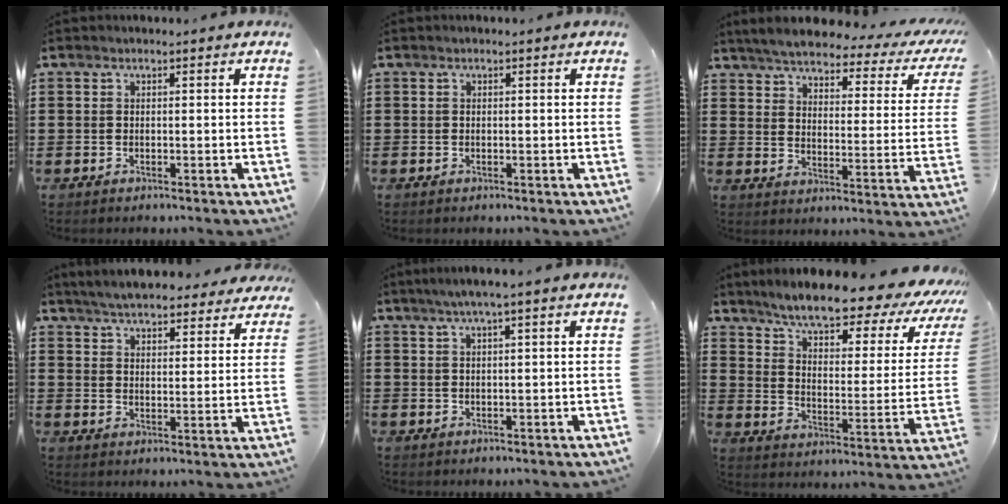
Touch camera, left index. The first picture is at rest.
{"total": 0.0}
{"total": 4.3, "force": [3.9, 0.3, 1.8], "torque": [-0.058, -0.025, 0.060]}
{"total": 5.3, "force": [5.2, 0.3, 1.0], "torque": [-0.042, -0.021, 0.094]}
{"total": 2.5, "force": [1.3, -0.1, 2.1], "torque": [-0.041, 0.000, 0.021]}
{"total": 7.7, "force": [6.6, 0.4, 3.9], "torque": [-0.090, -0.050, 0.103]}